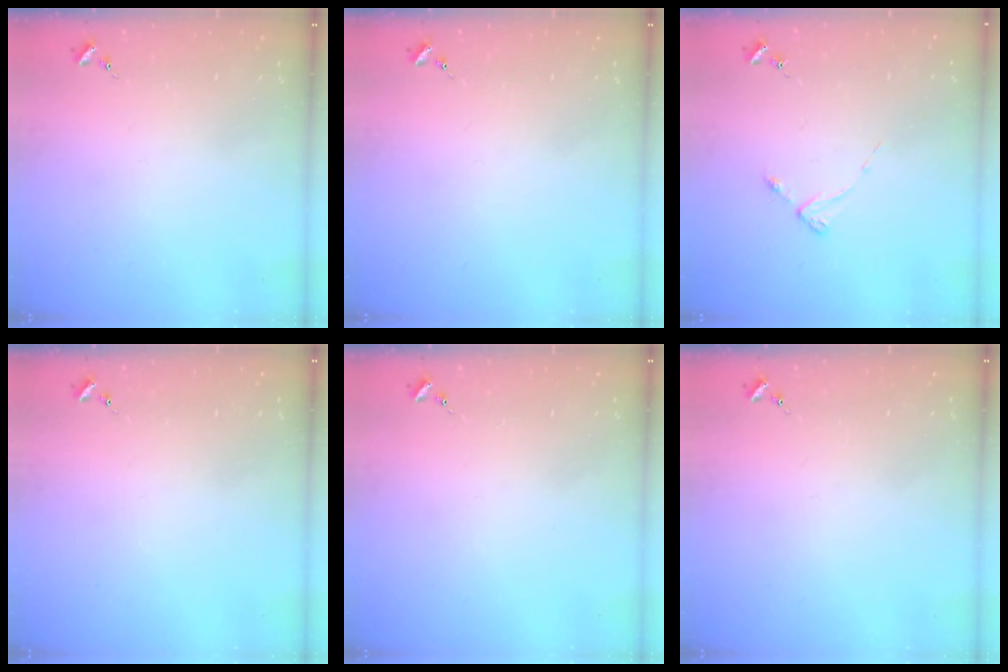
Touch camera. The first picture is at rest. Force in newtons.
{"total": 0.0}
{"total": 2.7, "press": 2.7, "slide": 0.3}
{"total": 0.0}
{"total": 0.0}
{"total": 0.0}